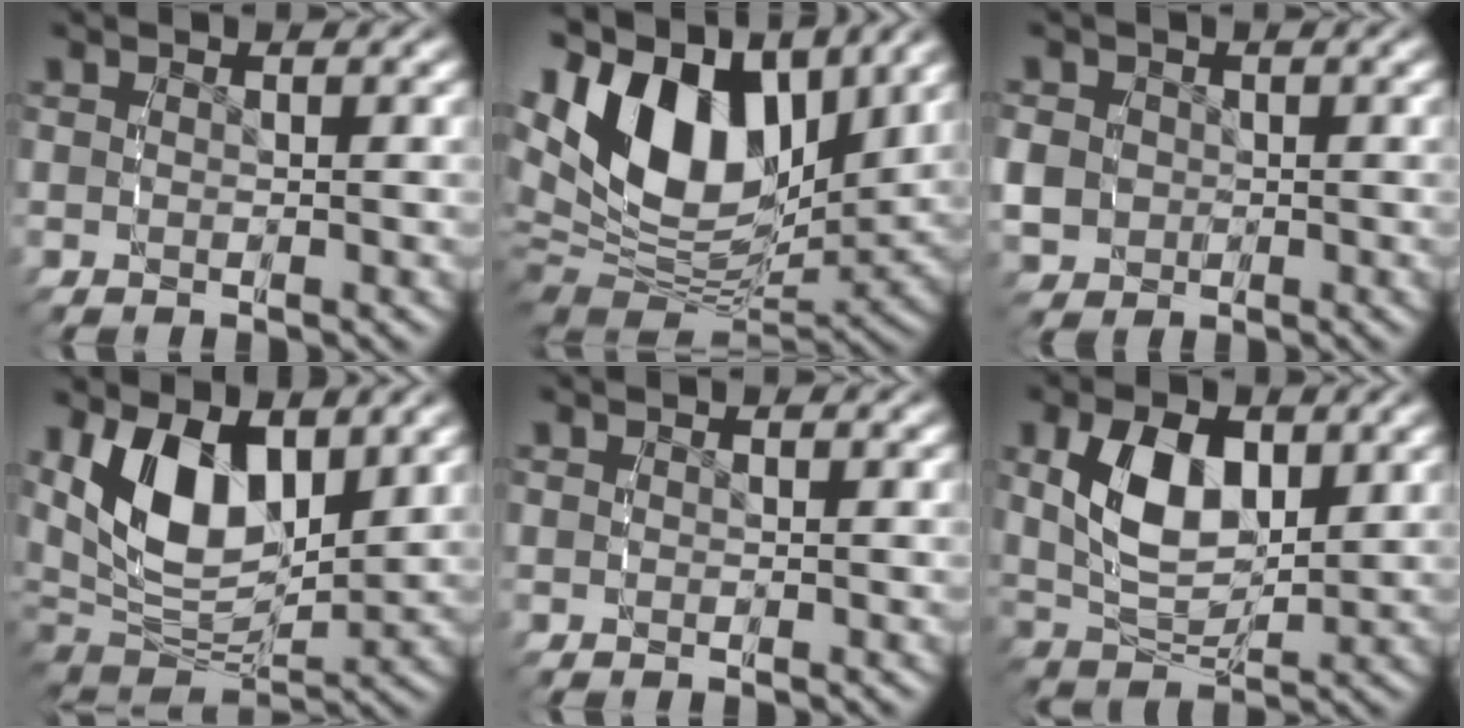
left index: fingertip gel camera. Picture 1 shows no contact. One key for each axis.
{"total": 14.6, "fx": 3.2, "fy": 9.7, "fz": 10.5, "tx": -0.204, "ty": -0.017, "tz": 0.057}
{"total": 3.5, "fx": -0.4, "fy": 3.2, "fz": 1.3, "tx": -0.036, "ty": -0.012, "tz": -0.001}
{"total": 9.6, "fx": 2.5, "fy": 6.2, "fz": 6.9, "tx": -0.146, "ty": -0.014, "tz": 0.050}
{"total": 0.0}
{"total": 6.7, "fx": 1.5, "fy": 4.2, "fz": 4.9, "tx": -0.101, "ty": -0.017, "tz": 0.034}